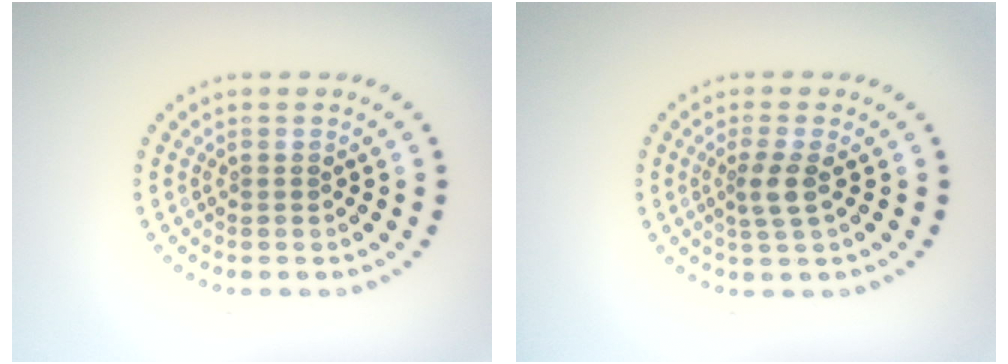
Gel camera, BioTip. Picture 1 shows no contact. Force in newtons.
{"total": 2.2, "press": 1.8, "slide": 1.4}